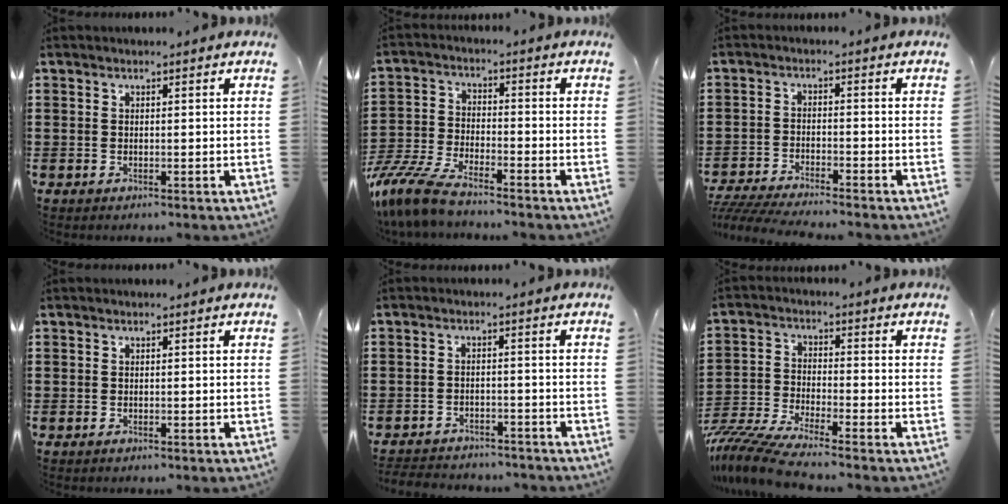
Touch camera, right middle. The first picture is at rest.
{"total": 8.2, "force": [-7.3, 1.2, 3.6], "torque": [-0.102, -0.002, -0.151]}
{"total": 4.1, "force": [-4.0, -0.1, 1.0], "torque": [-0.030, -0.010, -0.086]}
{"total": 0.0}
{"total": 3.1, "force": [-3.1, 0.5, -0.1], "torque": [-0.005, 0.000, -0.067]}
{"total": 6.6, "force": [-6.1, -0.1, 2.3], "torque": [-0.067, -0.016, -0.127]}